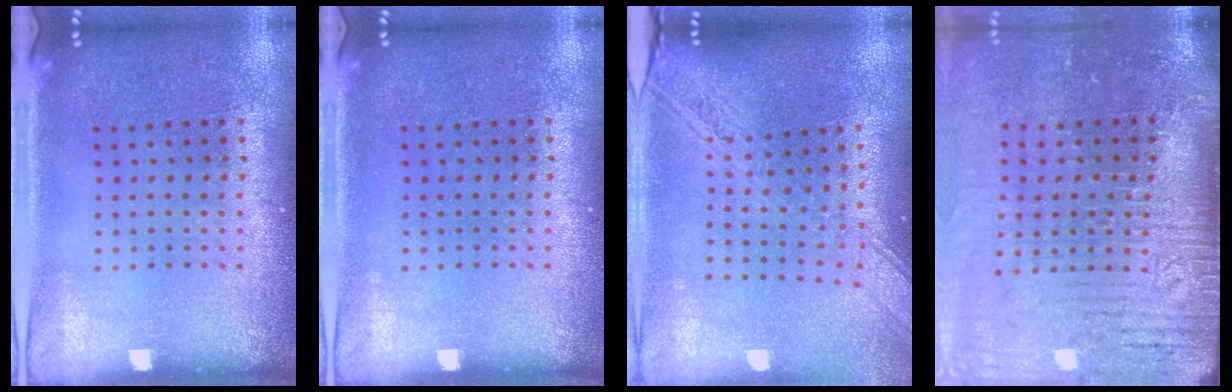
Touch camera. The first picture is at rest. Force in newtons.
{"total": 0.0}
{"total": 2.3, "press": 1.9, "slide": 1.3}
{"total": 4.9, "press": 4.1, "slide": 2.7}